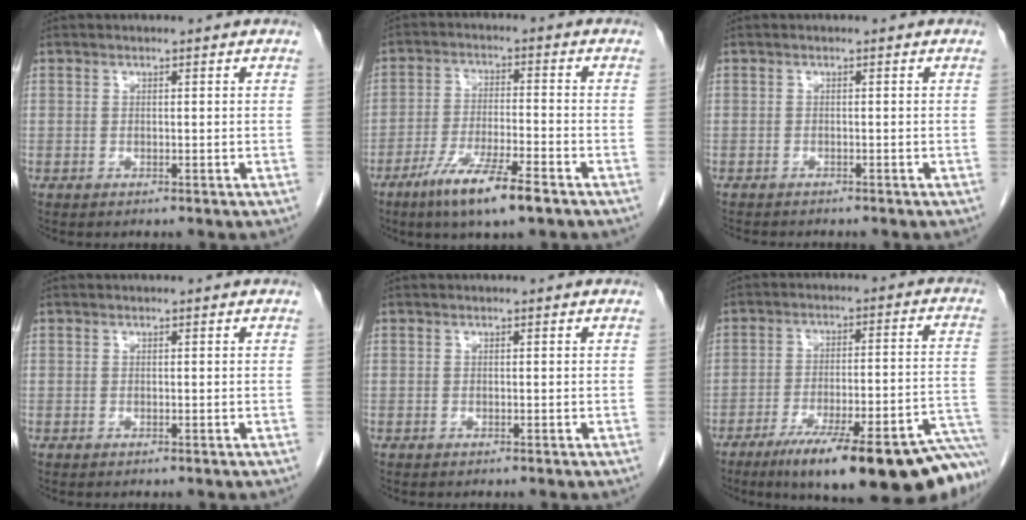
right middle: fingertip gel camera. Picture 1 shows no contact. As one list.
[{"total": 9.5, "force": [-6.1, 0.7, 7.3], "torque": [-0.141, -0.021, -0.106]}, {"total": 3.3, "force": [-3.0, 0.7, 1.2], "torque": [-0.022, -0.008, -0.041]}, {"total": 0.0}, {"total": 0.0}, {"total": 24.0, "force": [-17.3, 1.6, 16.5], "torque": [-0.154, -0.001, -0.251]}]